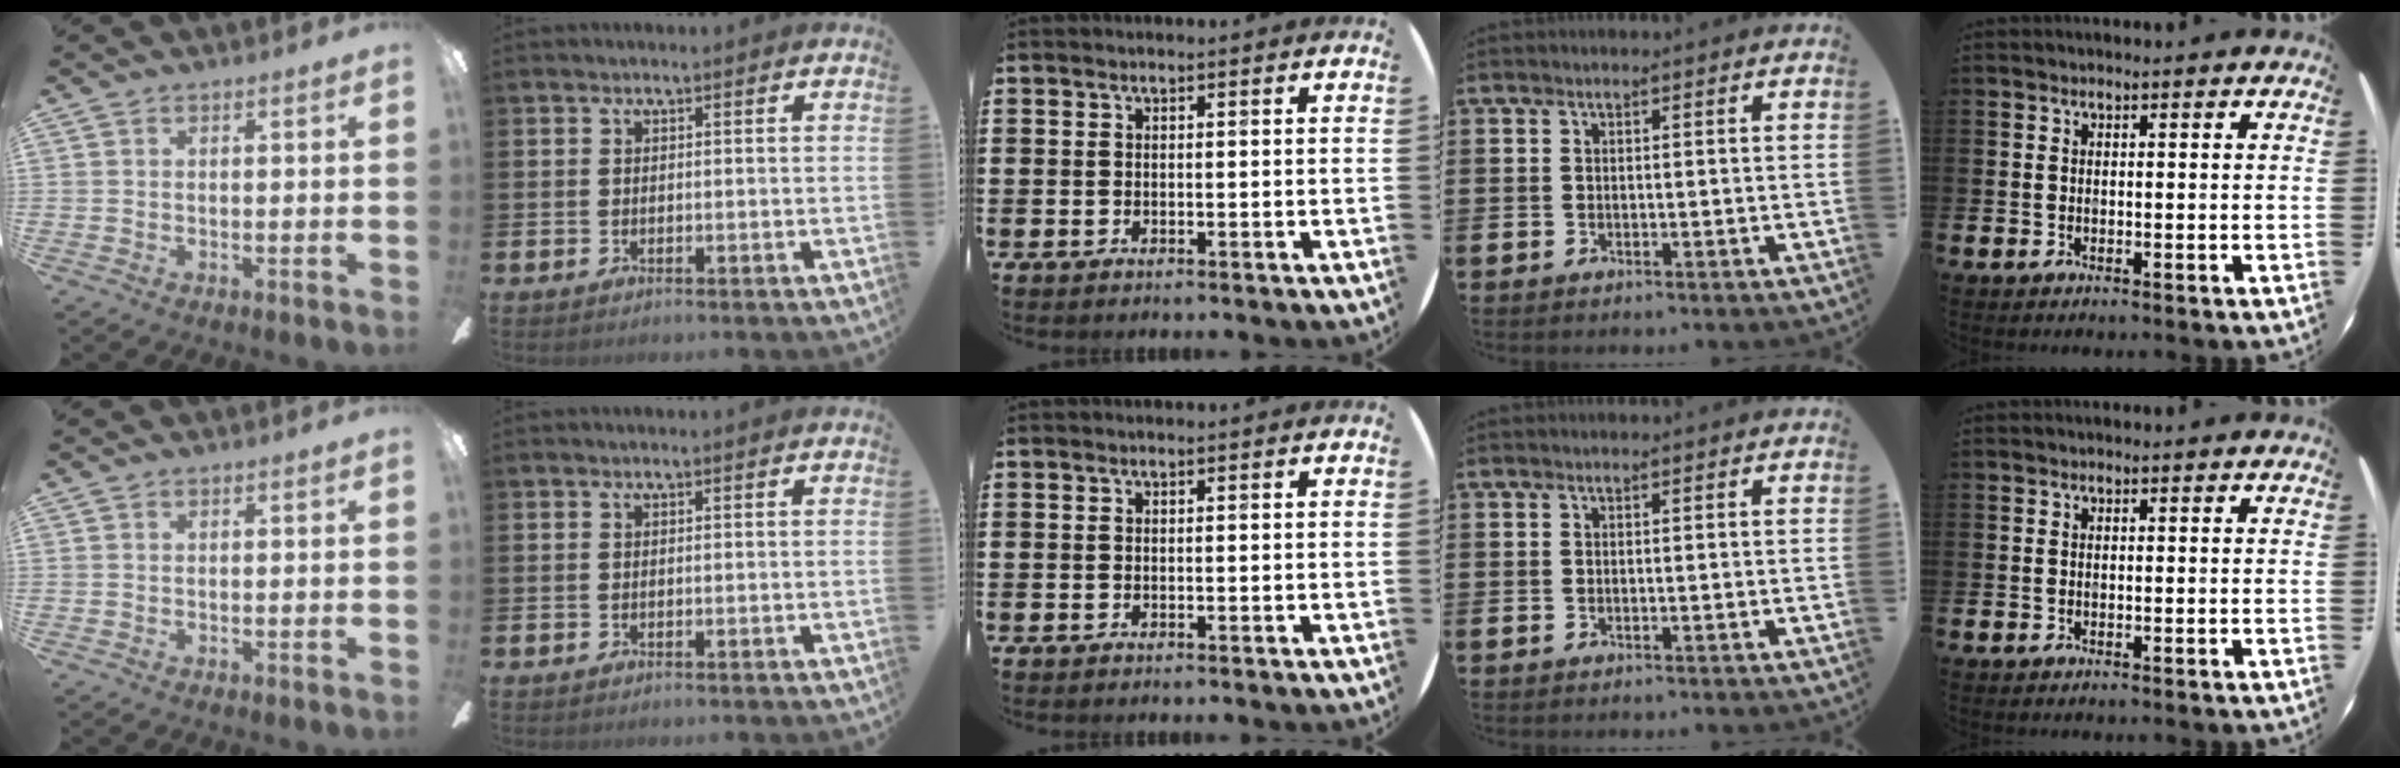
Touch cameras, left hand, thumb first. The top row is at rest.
{}